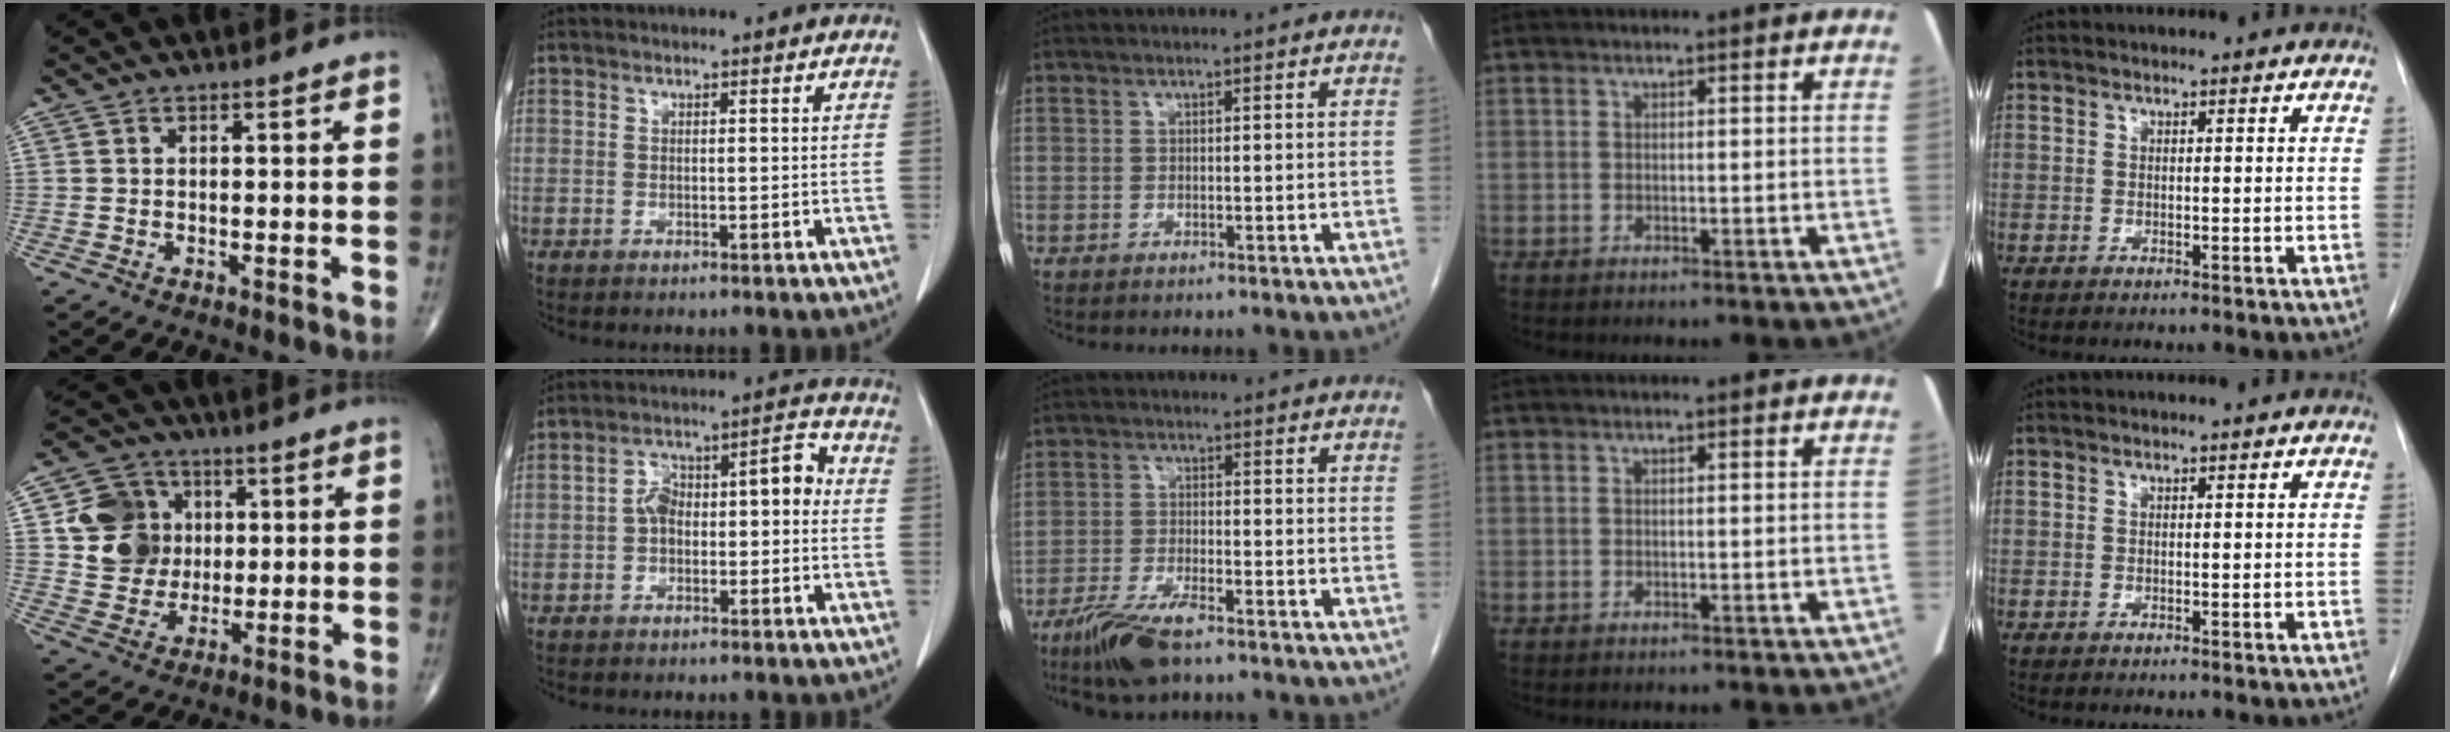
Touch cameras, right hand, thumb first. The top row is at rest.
{"thumb": {"total": 11.4, "force": [2.1, 10.1, 4.7], "torque": [-0.045, -0.001, 0.041]}, "index": {"total": 9.2, "force": [-0.8, 4.4, 8.0], "torque": [-0.135, 0.056, -0.013]}, "middle": {"total": 8.0, "force": [-5.6, 1.7, 5.4], "torque": [-0.107, -0.015, -0.101]}}